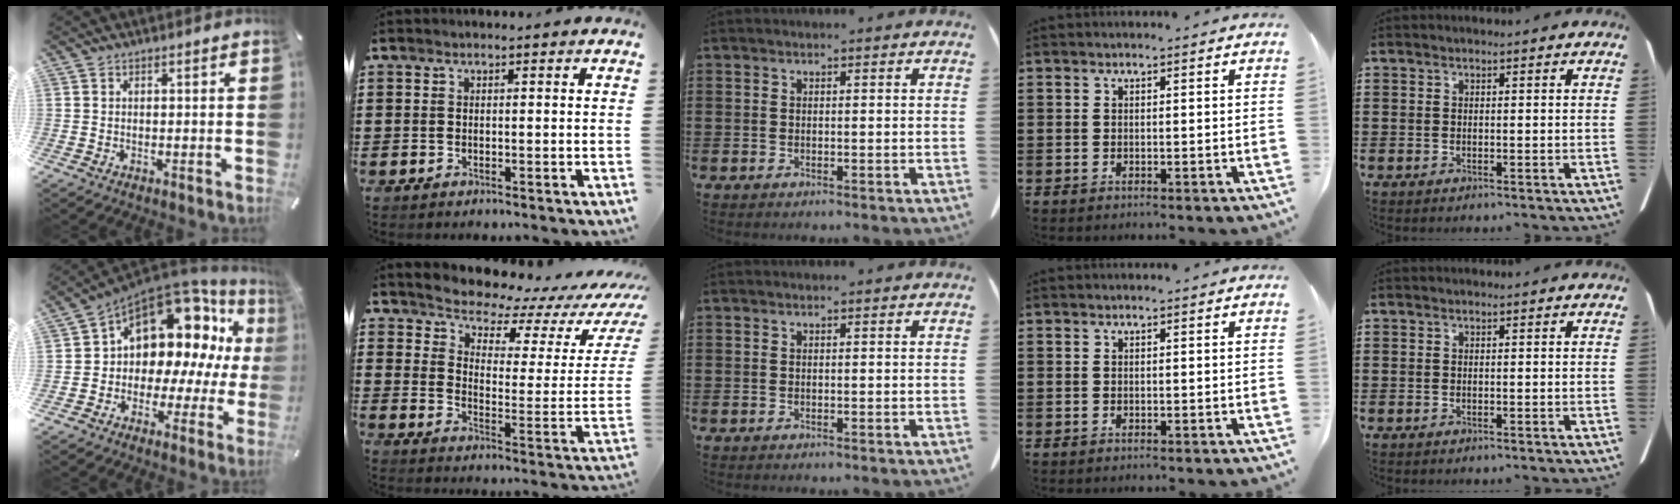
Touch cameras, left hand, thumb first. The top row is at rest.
{"thumb": {"total": 14.7, "force": [6.8, 10.2, 8.2], "torque": [-0.133, -0.064, 0.117]}, "index": {"total": 5.2, "force": [5.1, 0.7, 0.6], "torque": [-0.045, -0.049, 0.085]}}